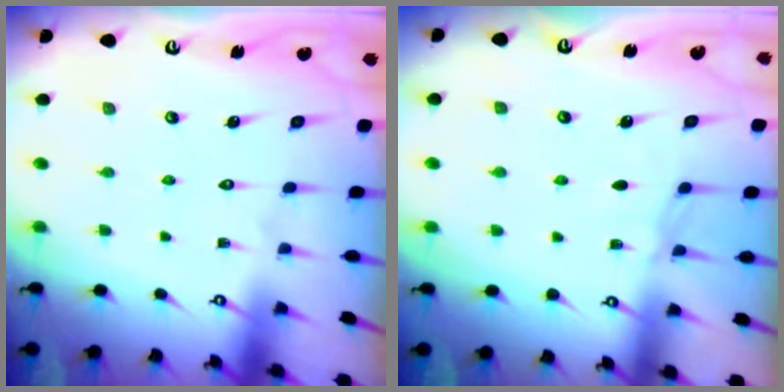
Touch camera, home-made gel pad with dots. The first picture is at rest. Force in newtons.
{"total": 4.3, "press": 4.2, "slide": 0.5}